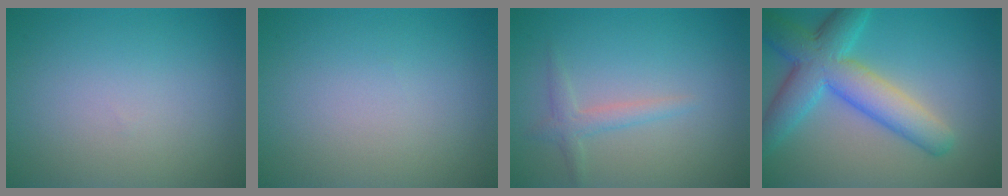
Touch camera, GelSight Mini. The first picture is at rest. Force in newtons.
{"total": 0.0}
{"total": 1.6, "press": 1.6, "slide": 0.1}
{"total": 7.5, "press": 7.5, "slide": 0.2}